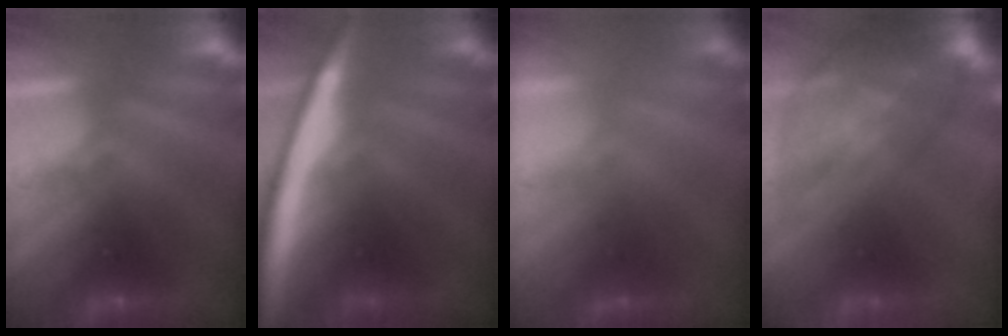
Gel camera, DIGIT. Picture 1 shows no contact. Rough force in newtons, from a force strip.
{"total": 7.7}
{"total": 1.6}
{"total": 9.0}